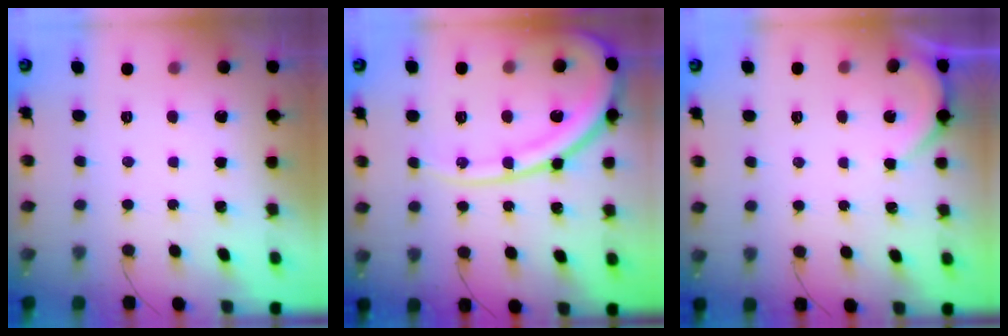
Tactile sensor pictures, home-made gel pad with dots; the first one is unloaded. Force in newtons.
{"total": 18.5, "press": 18.3, "slide": 2.4}
{"total": 2.3, "press": 2.3, "slide": 0.4}